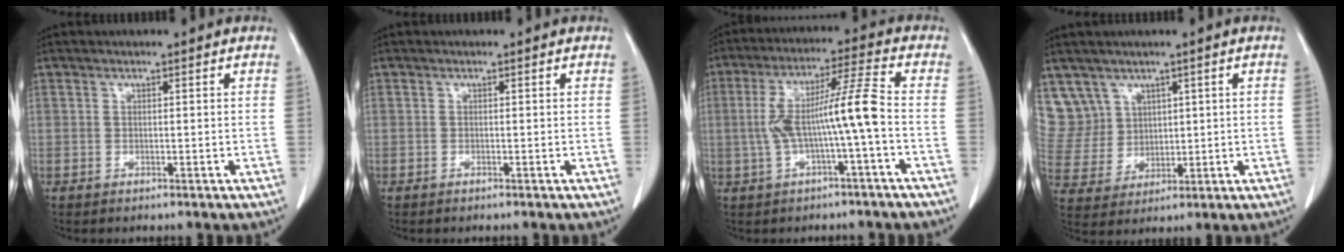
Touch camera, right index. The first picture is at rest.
{"total": 0.0}
{"total": 9.8, "force": [-1.3, -0.3, 9.7], "torque": [-0.186, 0.029, -0.024]}
{"total": 8.8, "force": [4.8, 7.3, 0.1], "torque": [-0.014, 0.029, 0.116]}